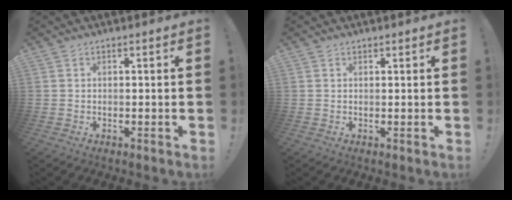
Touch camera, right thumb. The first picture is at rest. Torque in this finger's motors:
{"motor_torque": [-0.11, -0.25, -0.07, 0.21, 0.06]}